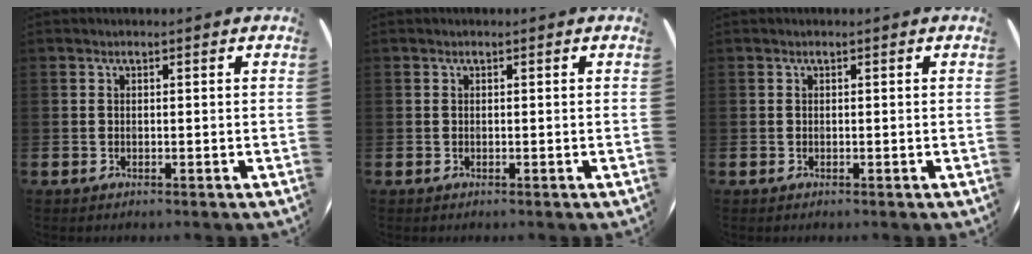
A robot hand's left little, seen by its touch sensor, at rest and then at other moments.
{"total": 0.0}
{"total": 0.0}